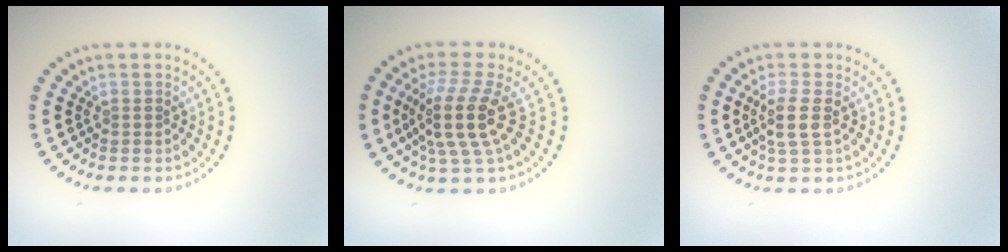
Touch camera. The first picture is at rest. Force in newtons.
{"total": 4.6, "press": 3.5, "slide": 2.9}
{"total": 2.4, "press": 2.0, "slide": 1.3}